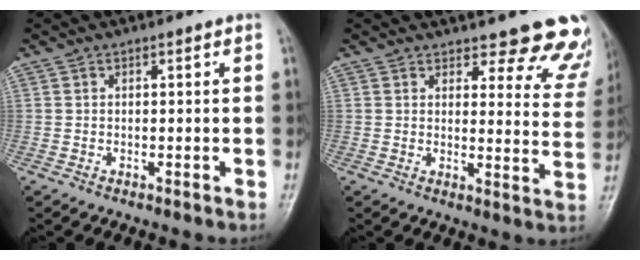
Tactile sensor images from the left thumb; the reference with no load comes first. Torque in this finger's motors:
{"motor_torque": [0.28, 0.26, -0.01, -0.26, 0.03]}